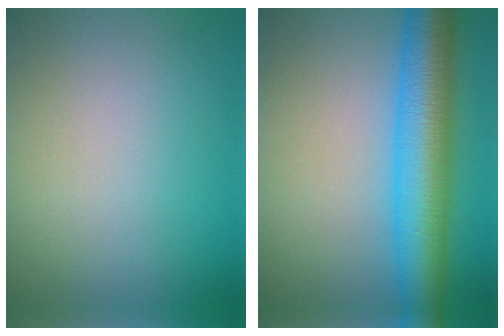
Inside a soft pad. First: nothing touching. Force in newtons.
{"total": 8.4, "press": 8.4, "slide": 0.3}